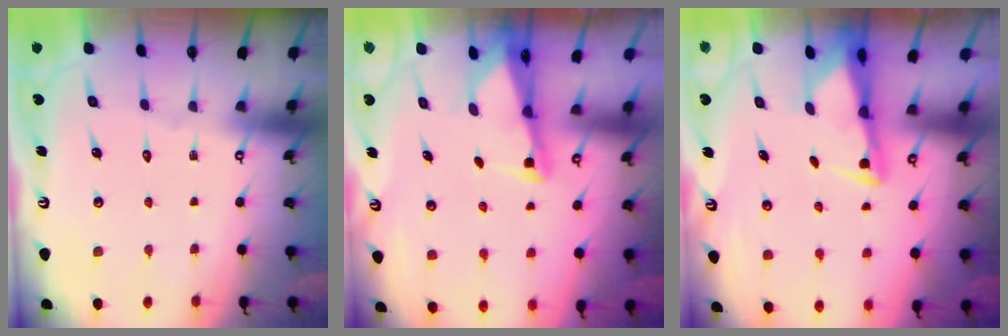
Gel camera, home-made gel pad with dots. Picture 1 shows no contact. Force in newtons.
{"total": 2.7, "press": 2.7, "slide": 0.2}
{"total": 3.0, "press": 3.0, "slide": 0.5}